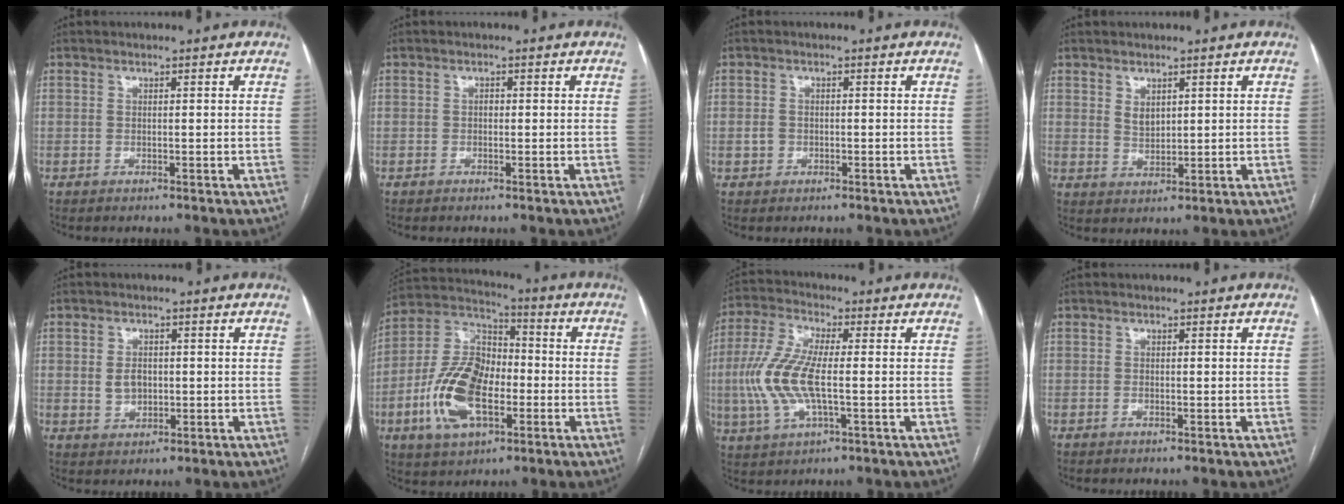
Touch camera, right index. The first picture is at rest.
{"total": 0.8, "force": [-0.1, 0.5, 0.5], "torque": [-0.007, 0.002, -0.005]}
{"total": 1.5, "force": [-0.5, 1.3, 0.6], "torque": [-0.011, 0.005, -0.005]}
{"total": 2.5, "force": [1.3, 1.6, 1.5], "torque": [-0.028, -0.003, 0.032]}
{"total": 3.3, "force": [0.1, 2.6, 2.2], "torque": [-0.039, 0.003, 0.007]}
{"total": 16.0, "force": [-4.4, 8.4, 13.0], "torque": [-0.279, 0.016, -0.077]}
{"total": 11.1, "force": [-1.2, 3.3, 10.5], "torque": [-0.246, 0.004, -0.023]}
{"total": 0.7, "force": [-0.3, 0.3, 0.5], "torque": [-0.012, 0.000, -0.005]}